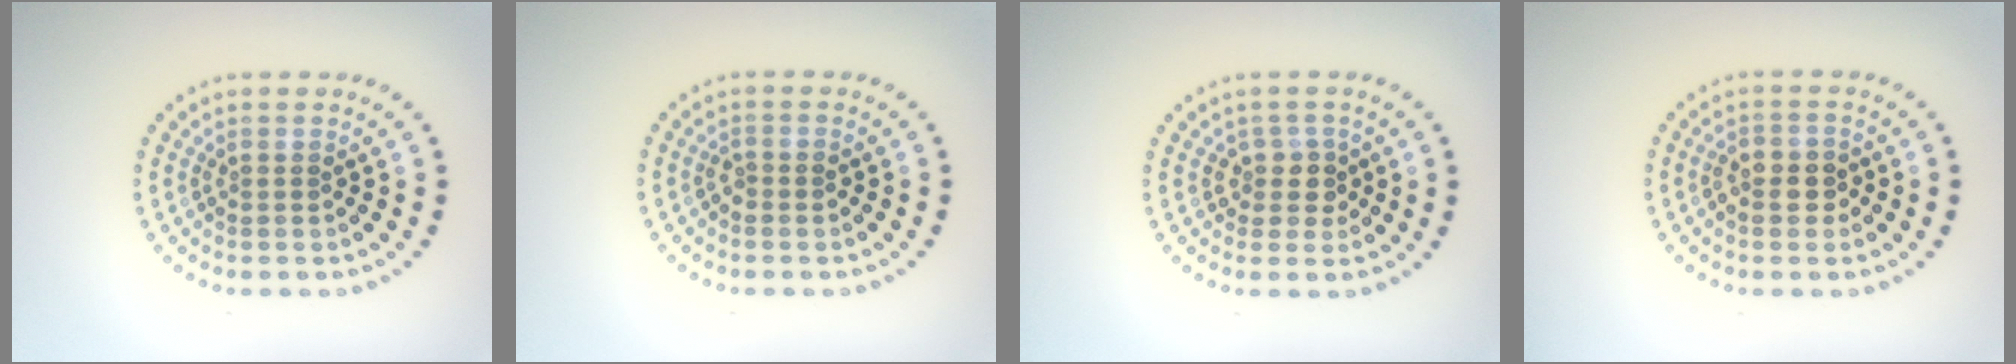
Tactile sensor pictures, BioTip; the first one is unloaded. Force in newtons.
{"total": 0.9, "press": 0.9, "slide": 0.3}
{"total": 2.0, "press": 1.6, "slide": 1.3}
{"total": 2.6, "press": 2.4, "slide": 0.7}